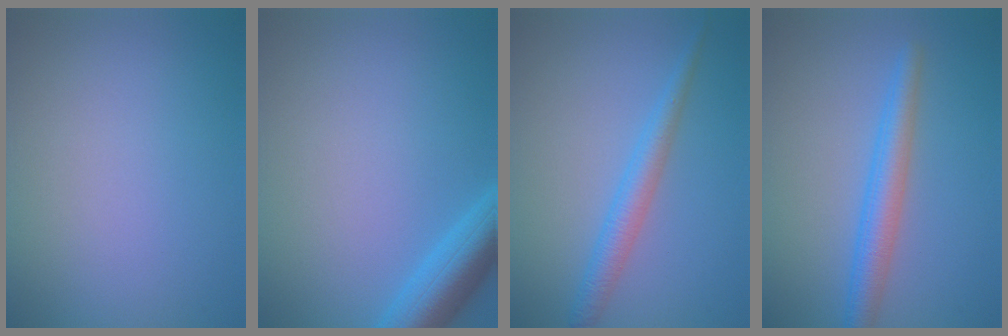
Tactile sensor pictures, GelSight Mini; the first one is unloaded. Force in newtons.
{"total": 4.9, "press": 4.9, "slide": 0.3}
{"total": 2.6, "press": 2.6, "slide": 0.0}
{"total": 3.5, "press": 3.5, "slide": 0.1}